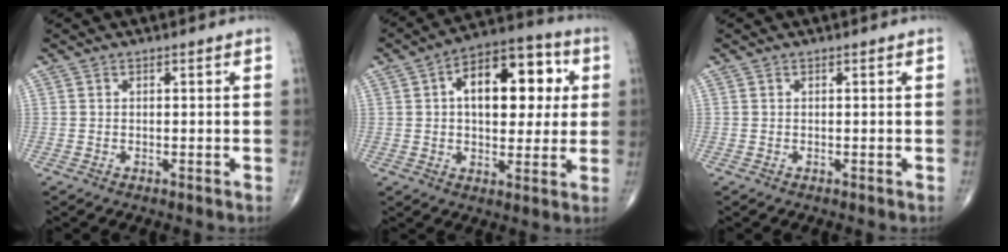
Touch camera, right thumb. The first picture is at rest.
{"total": 16.9, "force": [3.5, 9.4, 13.6], "torque": [-0.154, 0.016, 0.045]}
{"total": 0.0}